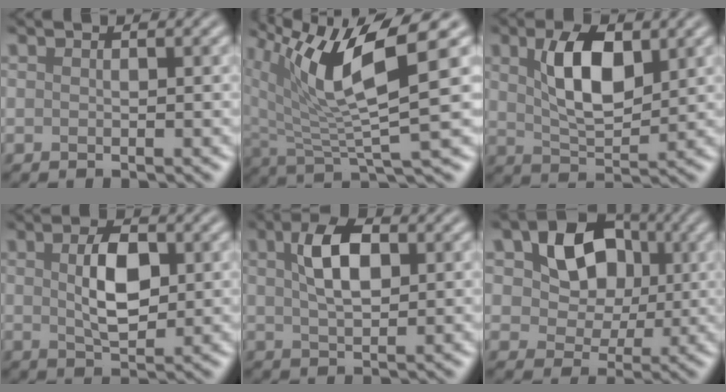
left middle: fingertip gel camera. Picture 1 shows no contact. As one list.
[{"total": 10.4, "force": [4.5, 2.6, 9.1], "torque": [-0.173, 0.008, 0.085]}, {"total": 6.0, "force": [2.0, 2.8, 4.9], "torque": [-0.098, 0.004, 0.037]}, {"total": 4.6, "force": [0.7, 2.3, 3.9], "torque": [-0.080, 0.002, 0.014]}, {"total": 4.8, "force": [1.5, 2.4, 3.9], "torque": [-0.076, 0.009, 0.023]}, {"total": 8.6, "force": [2.4, 6.5, 5.1], "torque": [-0.082, 0.027, 0.021]}]